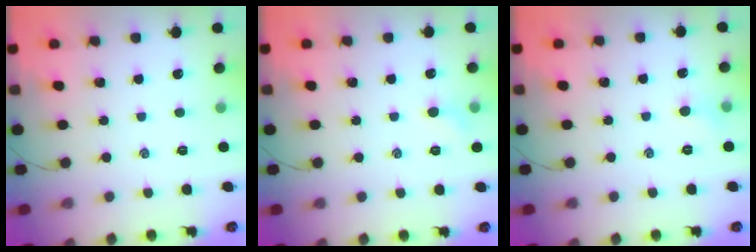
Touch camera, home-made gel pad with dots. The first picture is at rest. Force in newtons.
{"total": 4.7, "press": 4.5, "slide": 1.5}
{"total": 4.4, "press": 4.2, "slide": 1.3}